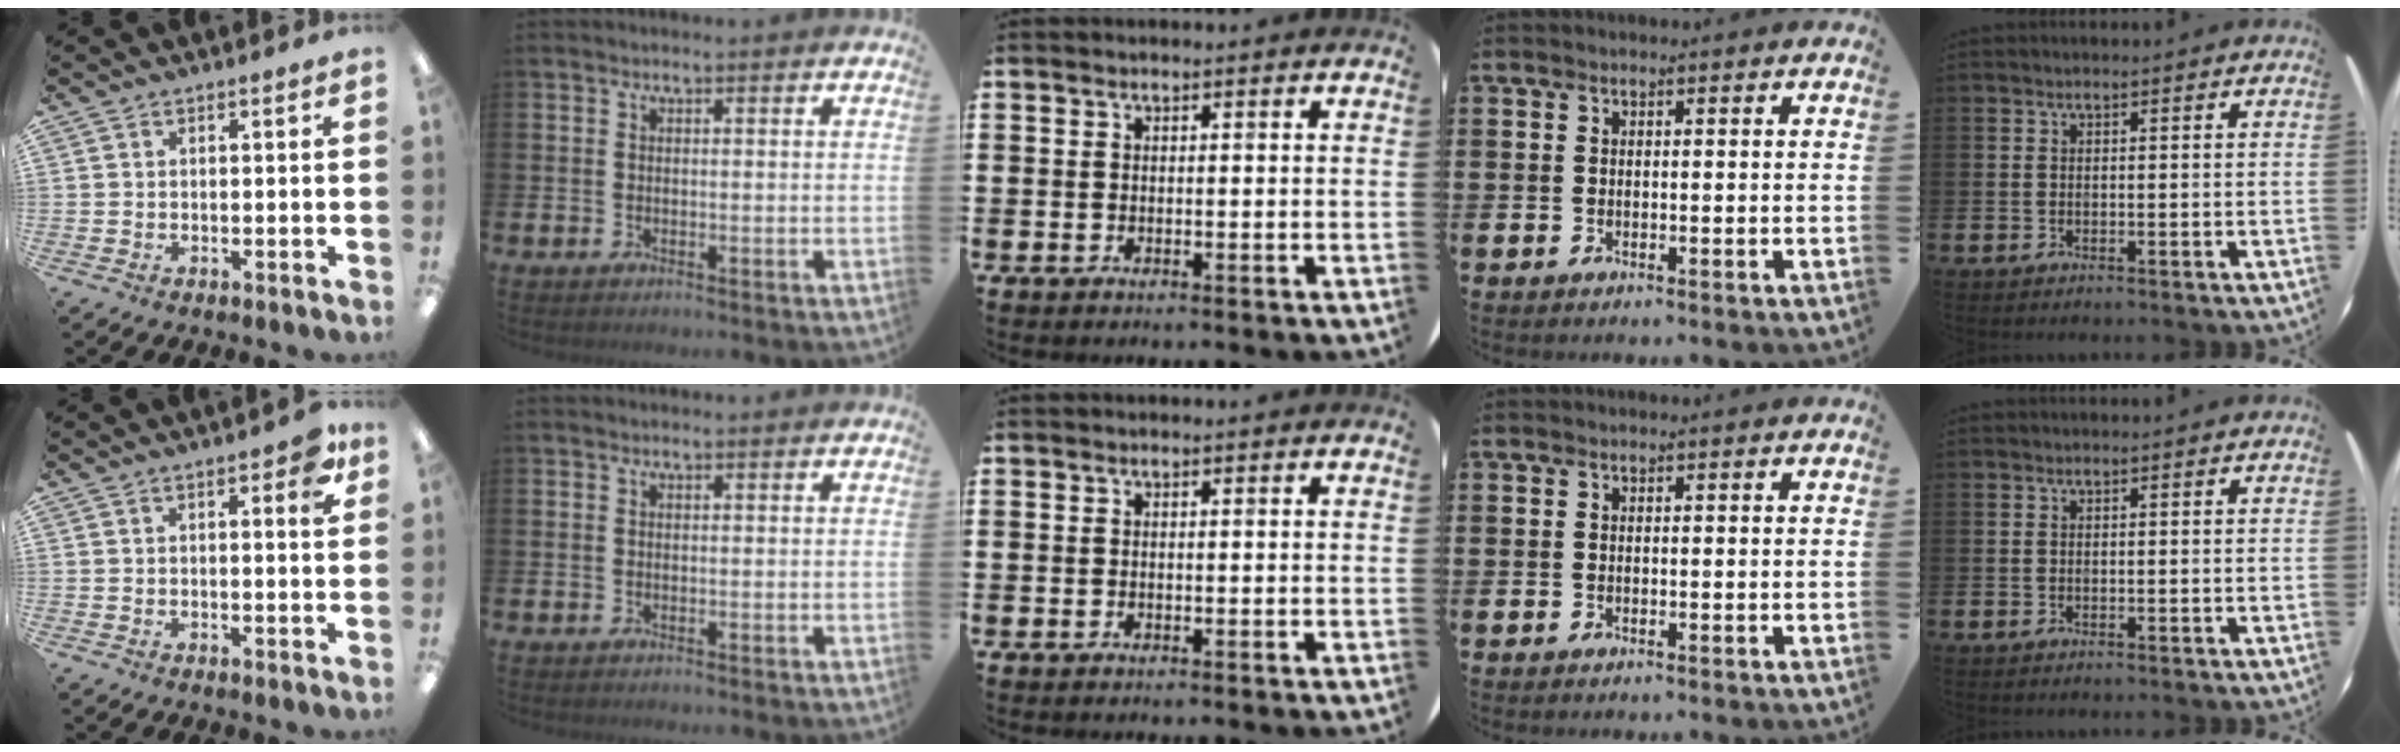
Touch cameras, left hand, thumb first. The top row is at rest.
{"thumb": {"total": 4.8, "force": [2.3, 1.5, 3.9], "torque": [-0.049, -0.007, 0.033]}}